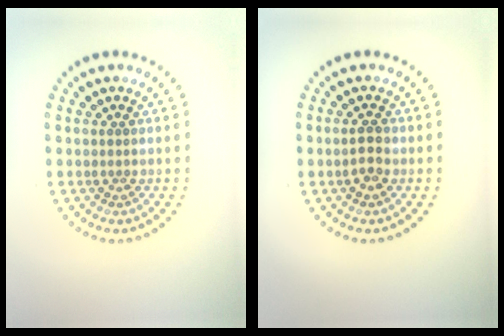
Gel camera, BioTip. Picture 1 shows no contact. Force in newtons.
{"total": 1.9, "press": 1.9, "slide": 0.1}